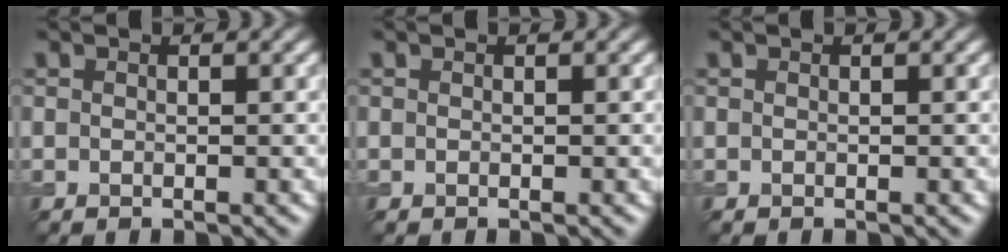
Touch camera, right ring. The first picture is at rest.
{"total": 0.0}
{"total": 0.0}